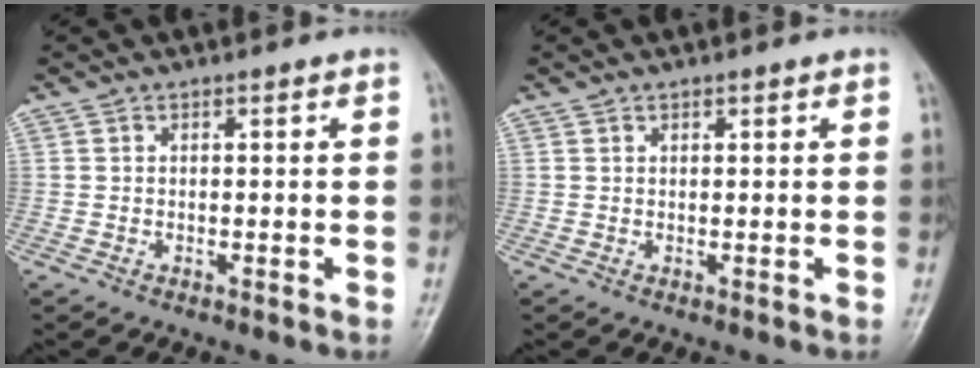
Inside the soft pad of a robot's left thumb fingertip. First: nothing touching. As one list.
[{"total": 0.7, "force": [0.5, 0.4, 0.4], "torque": [-0.002, -0.001, 0.006]}]